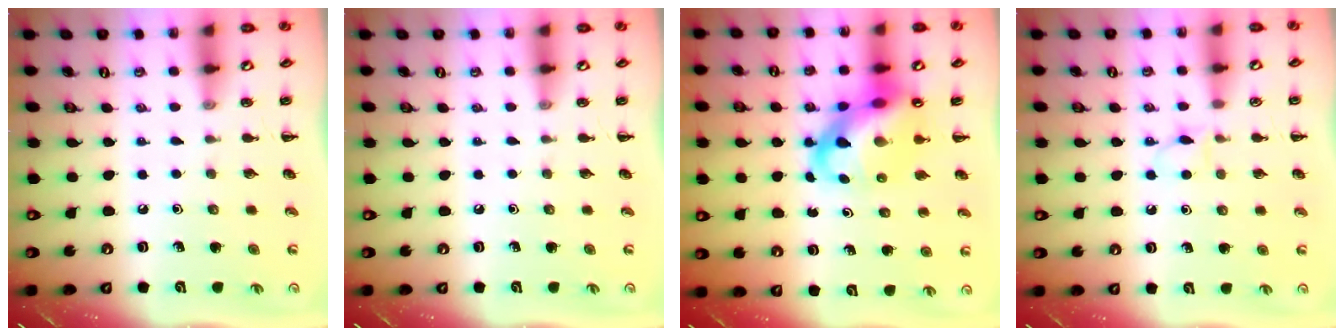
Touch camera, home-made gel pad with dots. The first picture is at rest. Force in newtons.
{"total": 0.0}
{"total": 14.4, "press": 13.9, "slide": 3.9}
{"total": 3.9, "press": 3.9, "slide": 0.8}